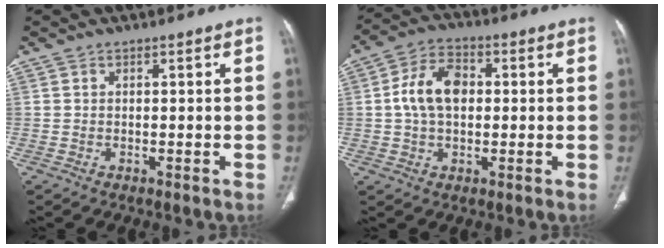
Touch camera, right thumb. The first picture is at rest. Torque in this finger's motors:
{"motor_torque": [0.35, 0.35, 0.31, -0.04, 0.16]}